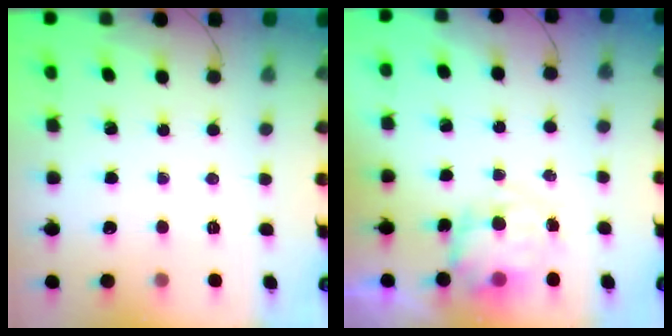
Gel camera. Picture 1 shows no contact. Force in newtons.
{"total": 5.5, "press": 5.5, "slide": 0.6}